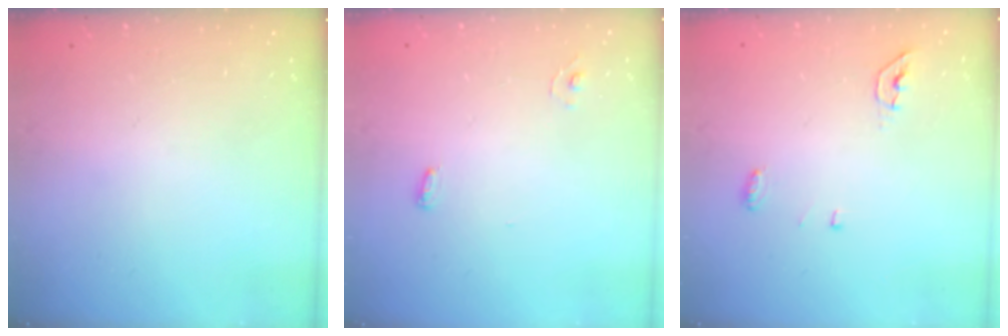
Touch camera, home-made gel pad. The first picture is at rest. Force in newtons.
{"total": 4.4, "press": 3.9, "slide": 2.1}
{"total": 4.3, "press": 4.2, "slide": 1.0}